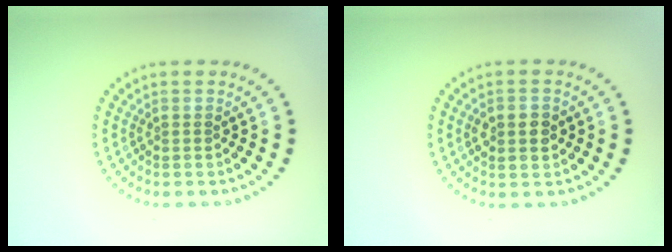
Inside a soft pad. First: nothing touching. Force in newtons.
{"total": 2.9, "press": 2.9, "slide": 0.2}